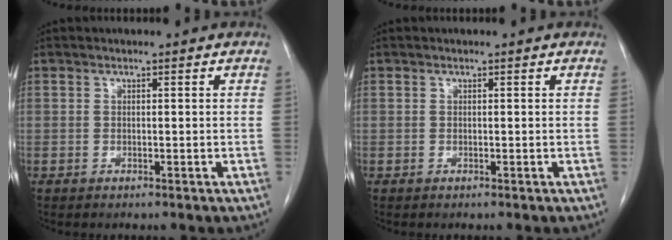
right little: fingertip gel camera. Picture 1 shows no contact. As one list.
[{"total": 0.0}]